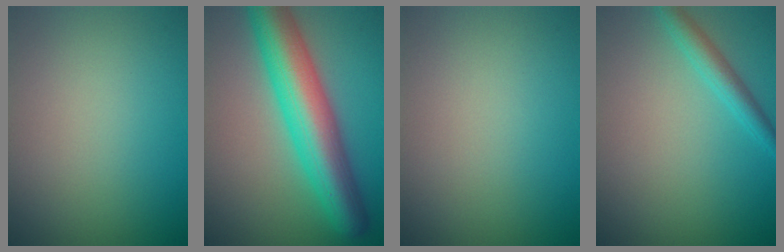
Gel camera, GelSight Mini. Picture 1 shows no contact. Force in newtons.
{"total": 8.9, "press": 8.9, "slide": 0.3}
{"total": 0.0}
{"total": 2.2, "press": 2.2, "slide": 0.2}